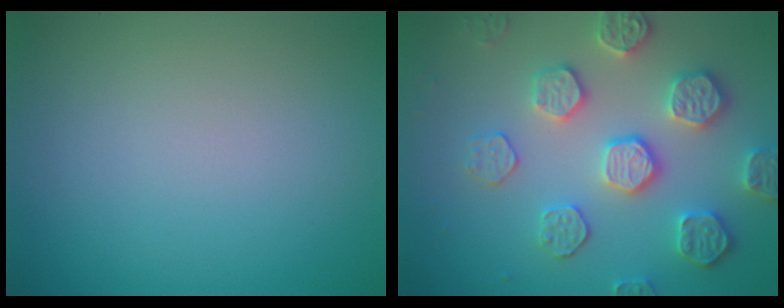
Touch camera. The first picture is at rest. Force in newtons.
{"total": 5.0, "press": 4.8, "slide": 1.4}